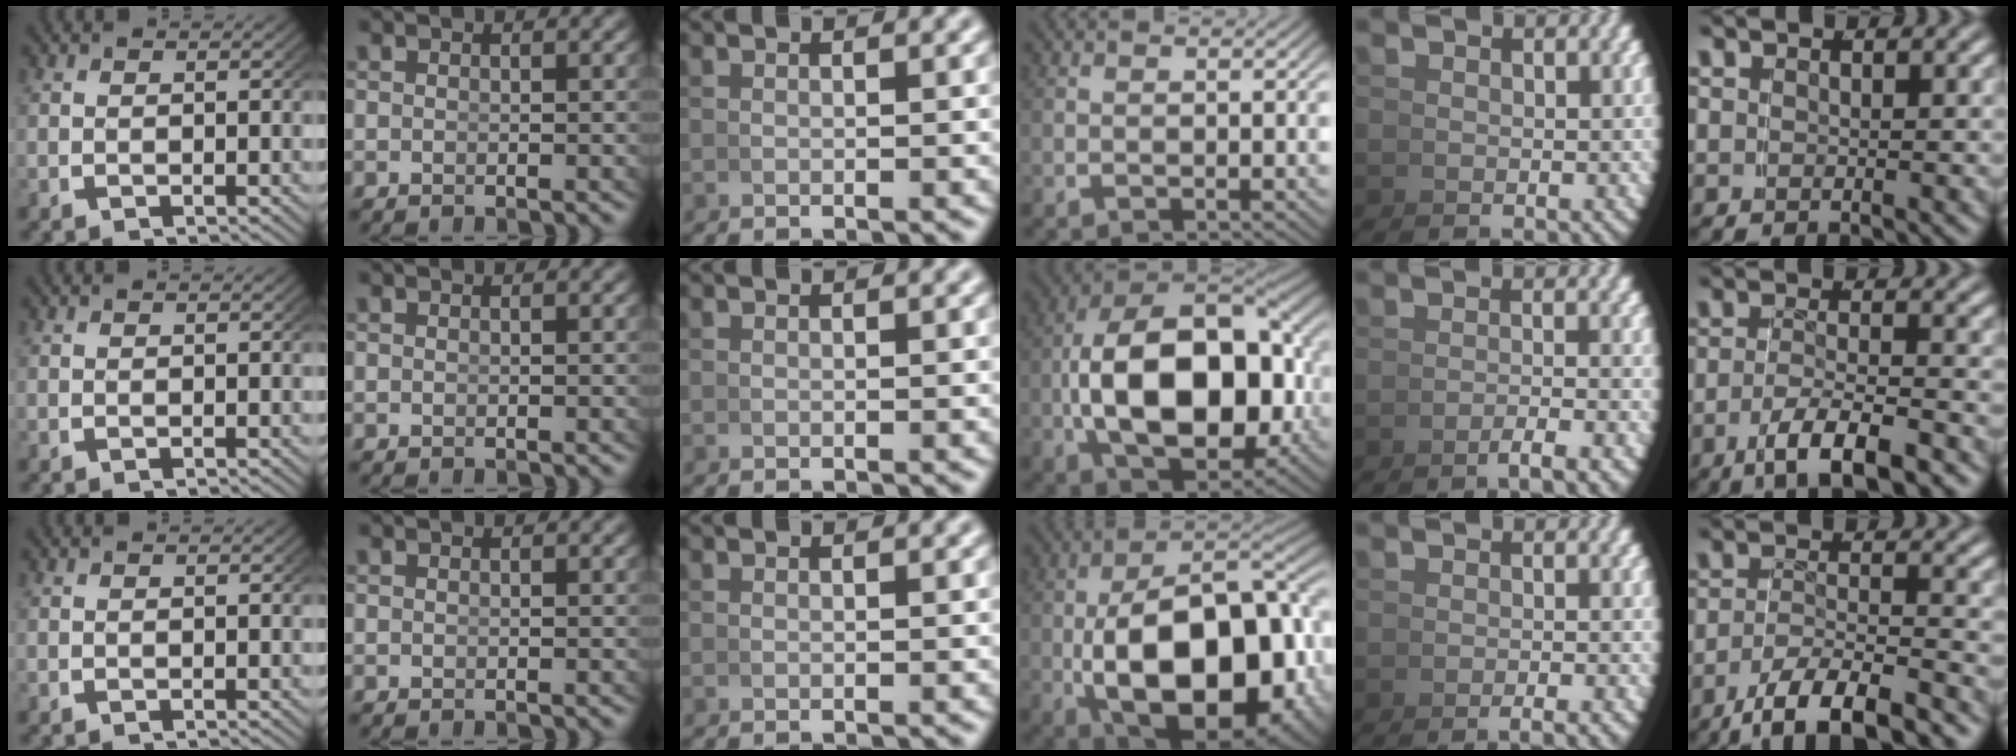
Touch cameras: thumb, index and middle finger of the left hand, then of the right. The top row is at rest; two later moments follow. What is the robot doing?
{"motion": "grasp_and_lifting", "object": "photo album"}